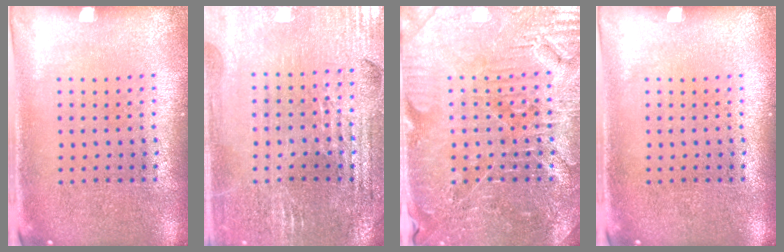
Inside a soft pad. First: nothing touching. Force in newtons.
{"total": 2.9, "press": 2.9, "slide": 0.5}
{"total": 4.2, "press": 4.1, "slide": 1.0}
{"total": 0.0}